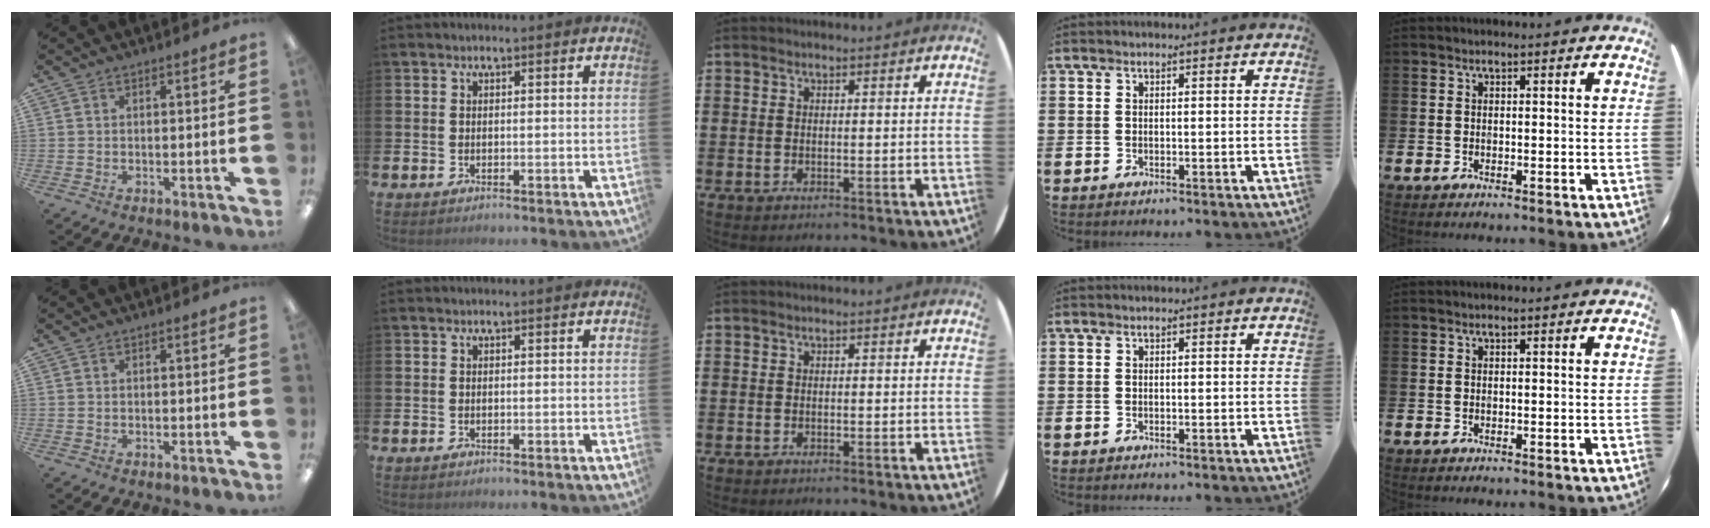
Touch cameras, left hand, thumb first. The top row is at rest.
{}